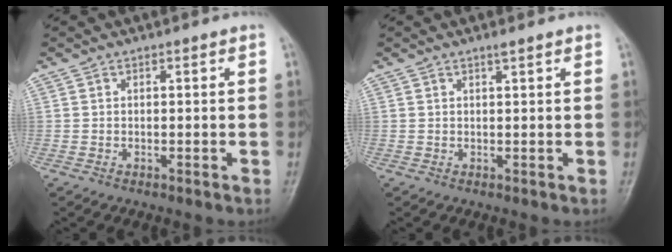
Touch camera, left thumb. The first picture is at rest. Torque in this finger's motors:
{"motor_torque": [0.12, 0.05, 0.02, -0.16, 0.00]}